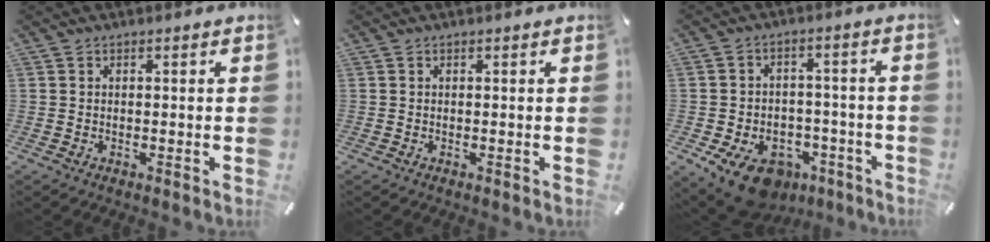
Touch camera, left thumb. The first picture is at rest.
{"total": 0.0}
{"total": 11.8, "force": [-7.0, 7.5, 5.8], "torque": [-0.091, 0.051, -0.117]}